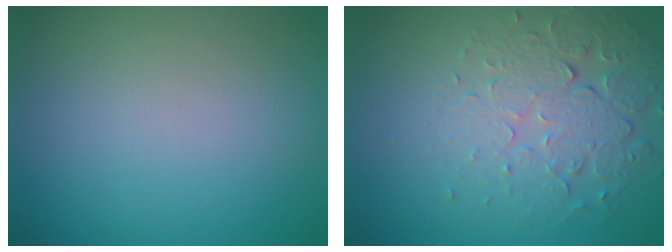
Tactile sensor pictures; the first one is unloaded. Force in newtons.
{"total": 5.5, "press": 3.6, "slide": 4.1}